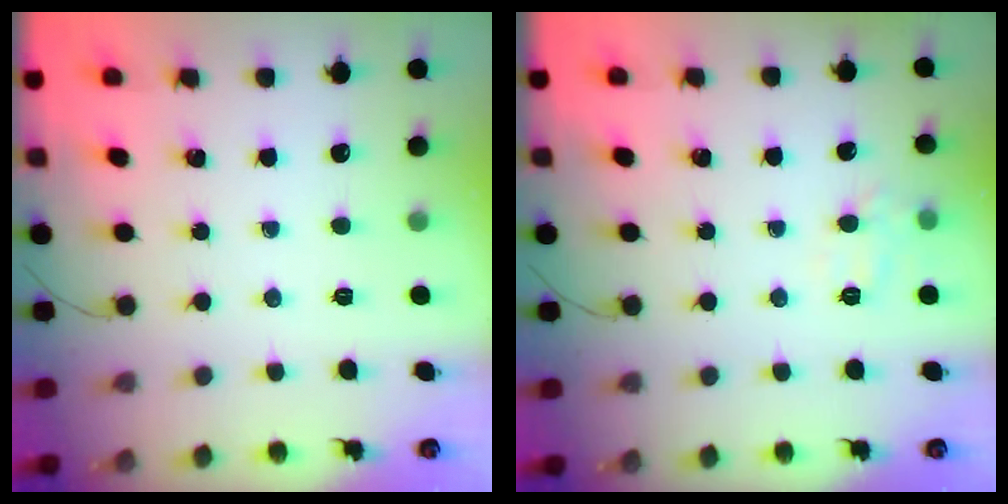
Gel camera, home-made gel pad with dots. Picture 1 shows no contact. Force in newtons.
{"total": 6.4, "press": 6.3, "slide": 1.0}